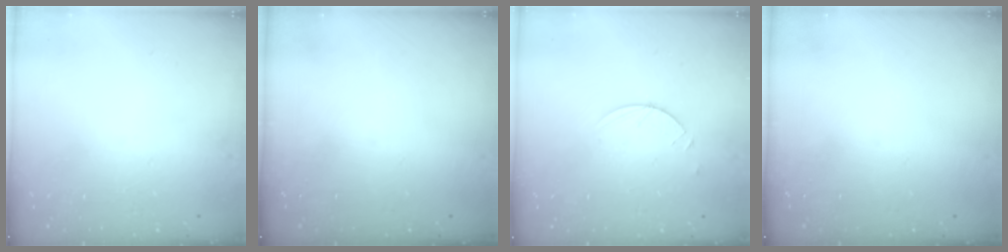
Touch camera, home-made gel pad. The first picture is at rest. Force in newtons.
{"total": 0.0}
{"total": 2.5, "press": 2.4, "slide": 0.3}
{"total": 0.0}